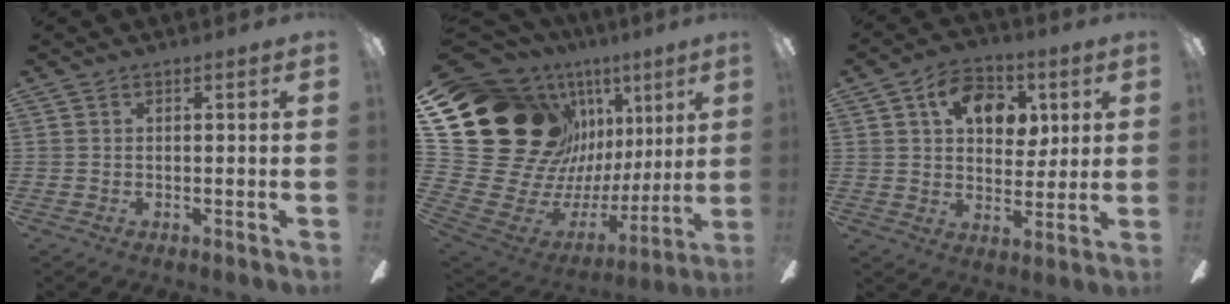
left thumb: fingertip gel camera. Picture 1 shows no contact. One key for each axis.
{"total": 27.4, "fx": 11.3, "fy": 20.4, "fz": 14.4, "tx": -0.251, "ty": -0.116, "tz": 0.278}
{"total": 11.5, "fx": 4.7, "fy": 7.8, "fz": 7.1, "tx": -0.097, "ty": 0.002, "tz": 0.081}